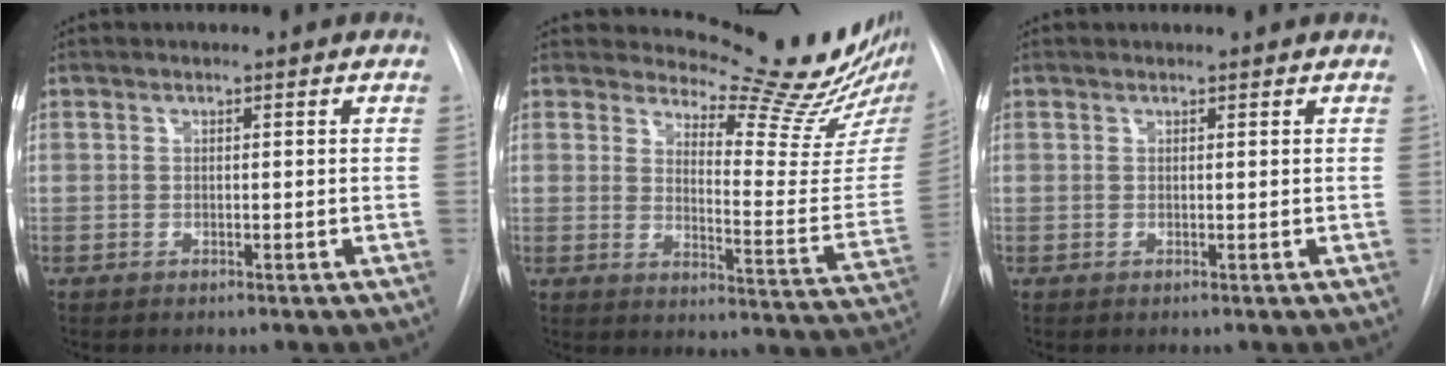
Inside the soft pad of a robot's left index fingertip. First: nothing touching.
{"total": 16.8, "force": [15.9, 1.2, 5.4], "torque": [-0.068, -0.121, 0.183]}
{"total": 1.0, "force": [1.0, 0.0, 0.0], "torque": [-0.007, 0.006, 0.018]}